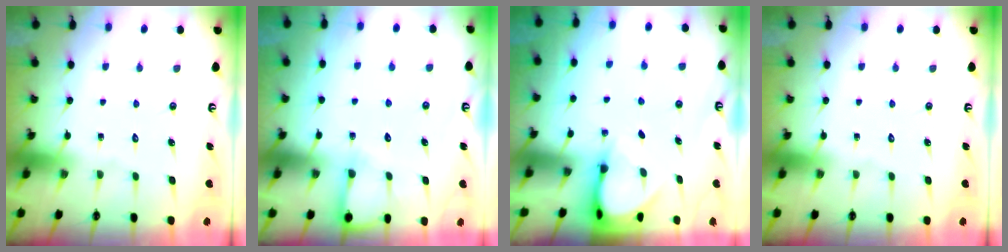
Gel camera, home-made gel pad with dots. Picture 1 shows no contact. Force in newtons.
{"total": 4.2, "press": 4.2, "slide": 0.5}
{"total": 3.8, "press": 3.8, "slide": 0.3}
{"total": 0.0}